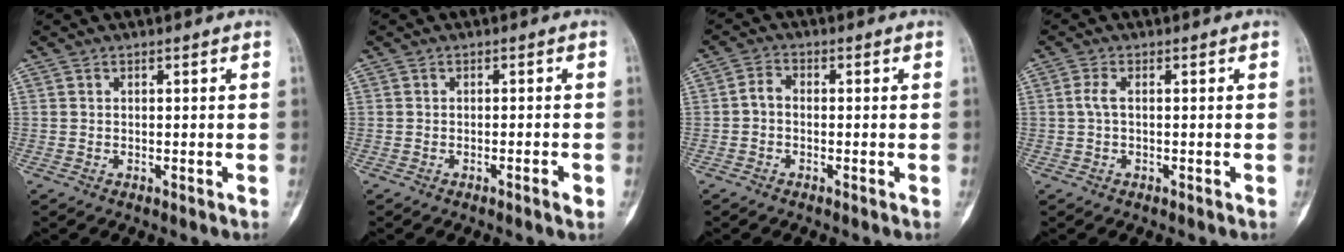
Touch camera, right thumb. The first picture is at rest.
{"total": 1.7, "force": [-0.9, 0.1, 1.4], "torque": [-0.027, 0.000, -0.014]}
{"total": 2.5, "force": [-0.6, 1.7, 1.7], "torque": [-0.028, 0.012, -0.022]}
{"total": 1.9, "force": [0.0, 0.7, 1.7], "torque": [-0.041, 0.001, 0.000]}